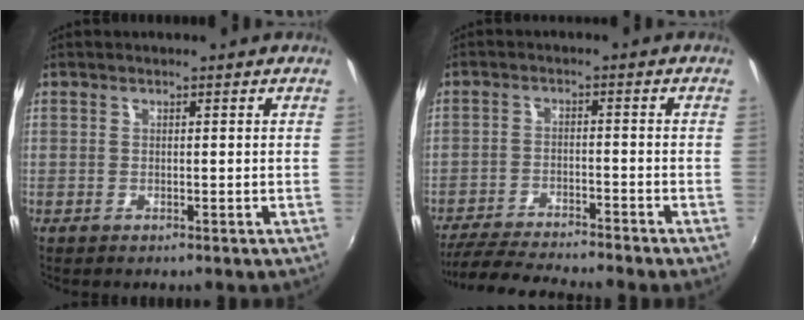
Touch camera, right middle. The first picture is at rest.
{"total": 11.1, "force": [-10.1, 0.0, 4.5], "torque": [-0.107, -0.016, -0.168]}